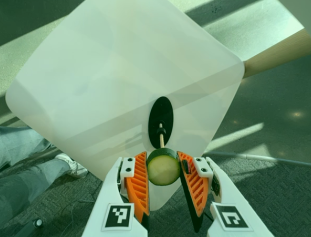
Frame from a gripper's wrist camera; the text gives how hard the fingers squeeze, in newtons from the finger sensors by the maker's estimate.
{"total": 9.6, "left": 9.5, "right": 9.7}